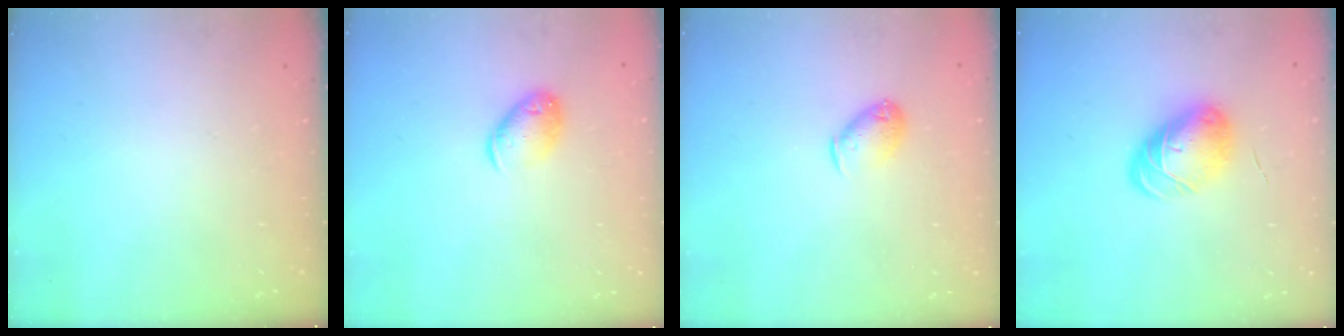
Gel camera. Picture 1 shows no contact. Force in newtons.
{"total": 9.2, "press": 9.1, "slide": 1.1}
{"total": 6.8, "press": 6.8, "slide": 0.8}
{"total": 9.7, "press": 9.7, "slide": 0.1}